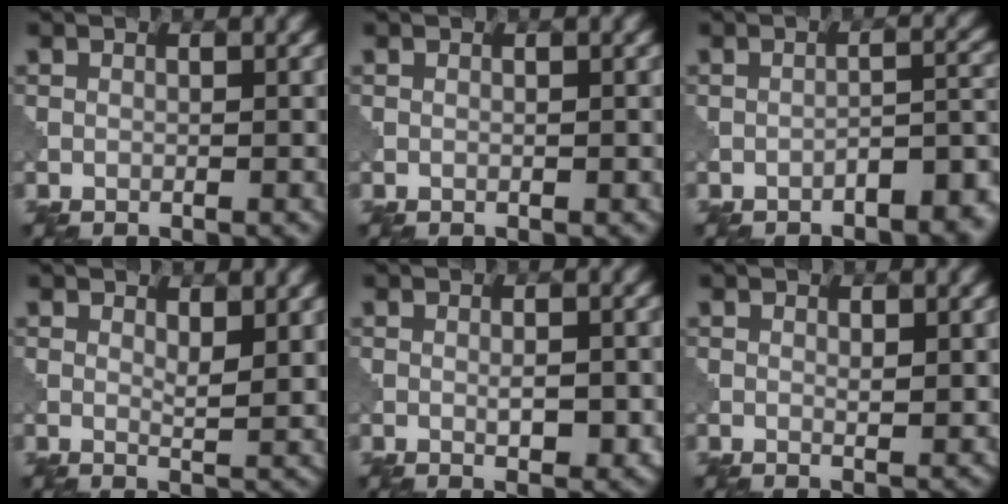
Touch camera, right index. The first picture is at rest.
{"total": 0.0}
{"total": 4.3, "force": [-2.8, 1.6, 2.9], "torque": [-0.034, 0.012, -0.036]}
{"total": 2.5, "force": [1.3, 0.9, 1.9], "torque": [-0.030, -0.005, 0.026]}
{"total": 2.0, "force": [-0.1, 0.8, 1.8], "torque": [-0.029, -0.002, 0.002]}
{"total": 1.0, "force": [0.6, 0.4, 0.7], "torque": [-0.010, -0.003, 0.013]}